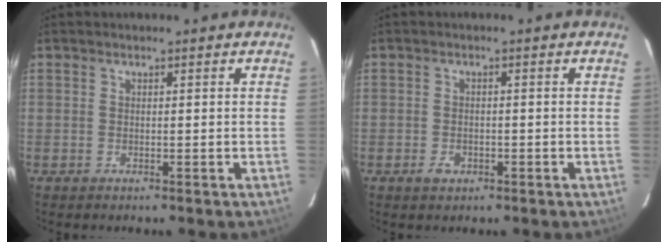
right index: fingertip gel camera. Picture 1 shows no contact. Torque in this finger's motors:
{"motor_torque": [0.36, 0.13, 0.03, 0.03]}